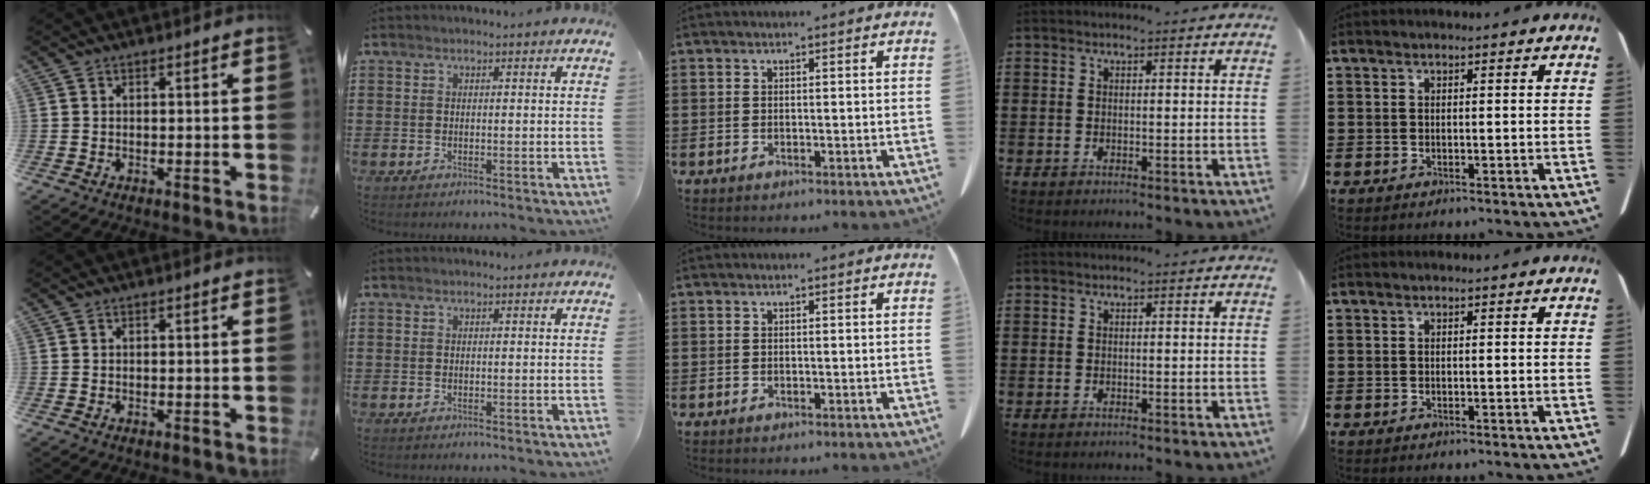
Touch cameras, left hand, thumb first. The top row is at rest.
{}